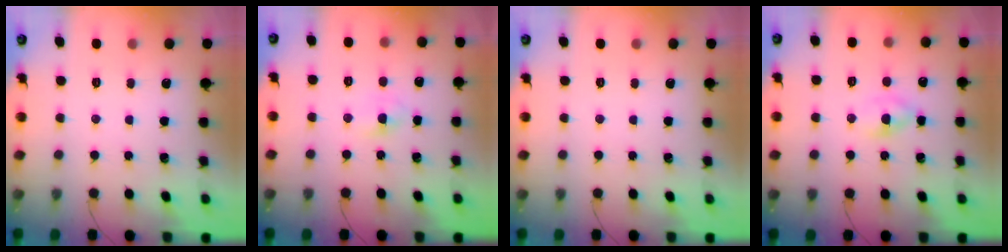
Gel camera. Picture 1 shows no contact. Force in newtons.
{"total": 3.4, "press": 3.2, "slide": 1.0}
{"total": 0.0}
{"total": 1.7, "press": 1.4, "slide": 0.8}